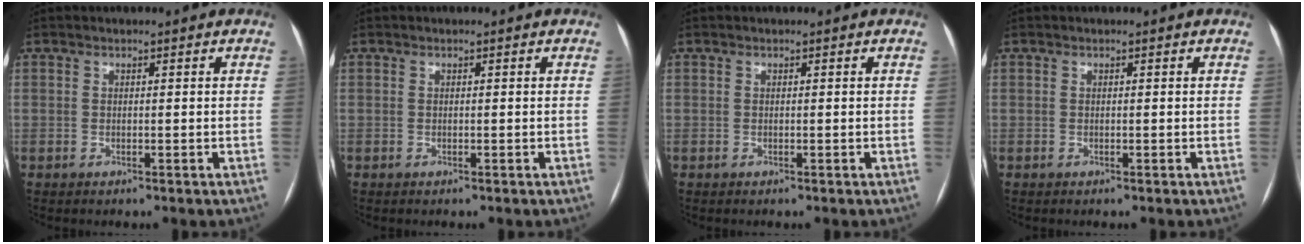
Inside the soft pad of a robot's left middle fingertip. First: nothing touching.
{"total": 0.0}
{"total": 0.0}
{"total": 0.0}